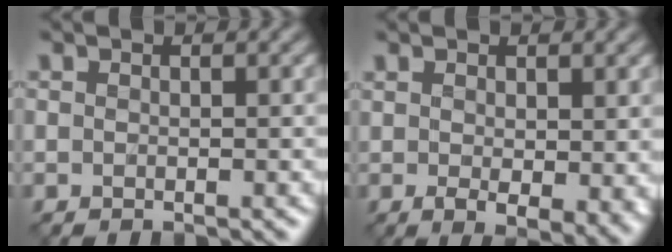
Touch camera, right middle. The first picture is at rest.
{"total": 4.1, "force": [0.1, 1.6, 3.8], "torque": [-0.061, -0.013, 0.011]}